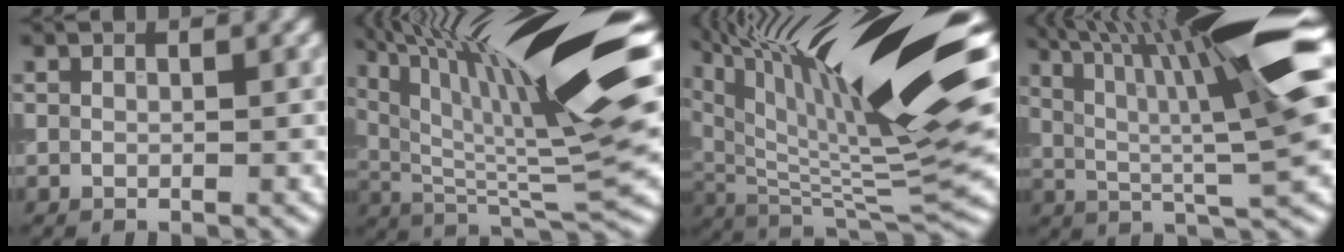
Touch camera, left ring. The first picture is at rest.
{"total": 17.9, "force": [6.7, 4.2, 16.1], "torque": [-0.277, 0.025, 0.120]}
{"total": 18.9, "force": [8.6, 4.7, 16.2], "torque": [-0.297, 0.021, 0.158]}
{"total": 13.8, "force": [4.4, 2.6, 12.8], "torque": [-0.210, 0.020, 0.070]}